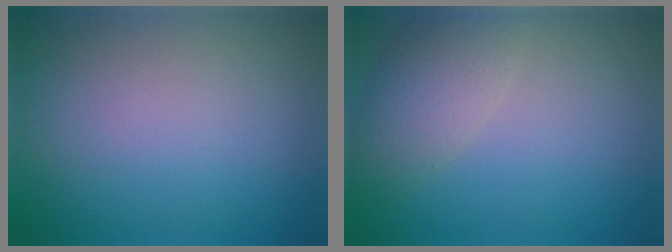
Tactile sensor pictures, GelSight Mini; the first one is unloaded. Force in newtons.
{"total": 3.8, "press": 3.8, "slide": 0.4}